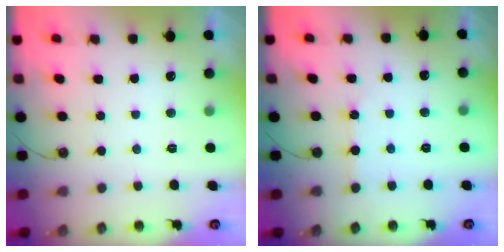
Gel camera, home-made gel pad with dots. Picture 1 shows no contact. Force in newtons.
{"total": 2.6, "press": 2.5, "slide": 0.5}